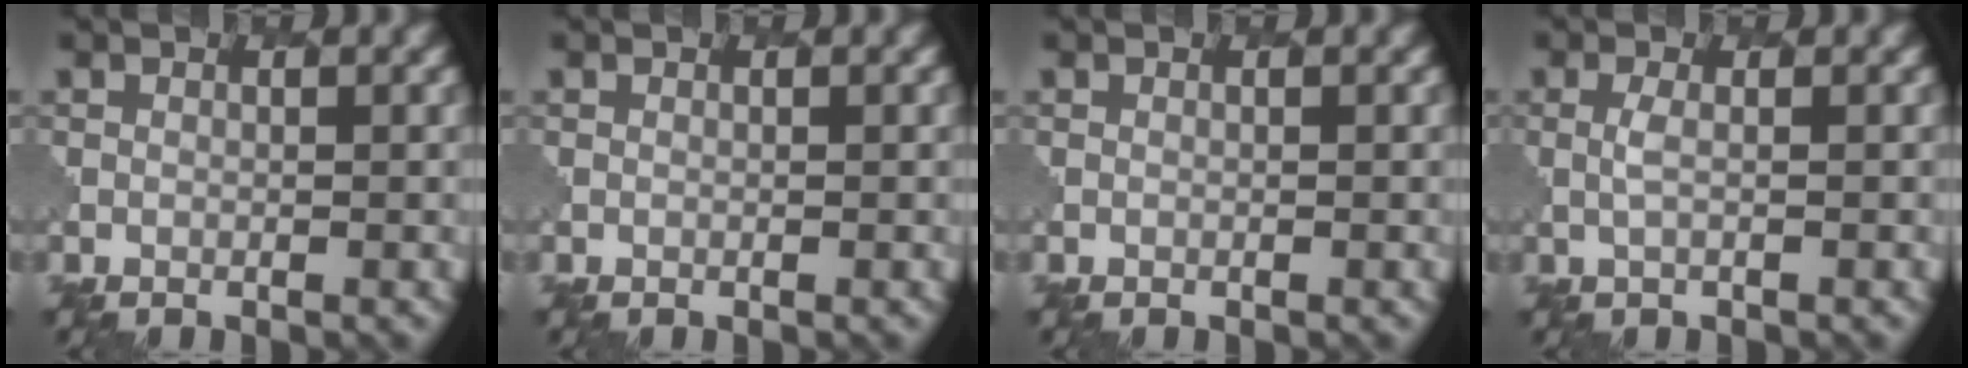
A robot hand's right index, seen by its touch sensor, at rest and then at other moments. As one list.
[{"total": 0.0}, {"total": 0.0}, {"total": 1.2, "force": [0.4, 0.3, 1.1], "torque": [-0.020, -0.001, 0.006]}]